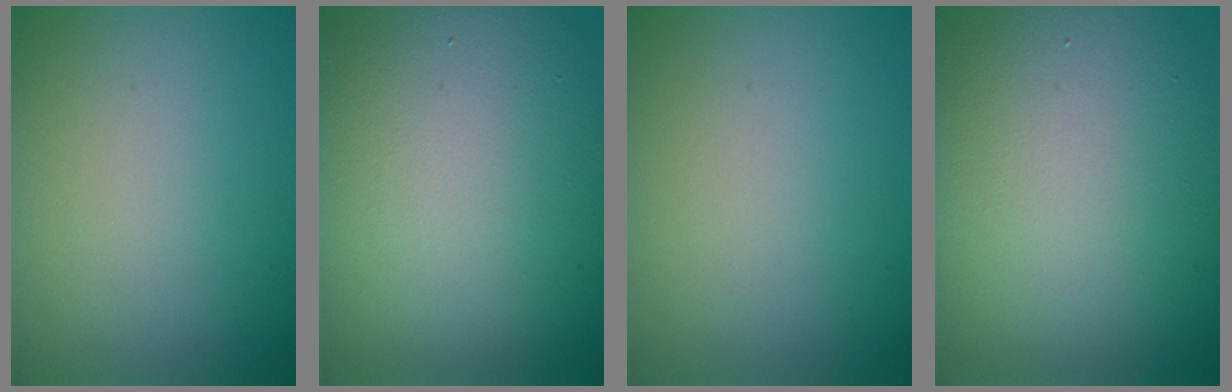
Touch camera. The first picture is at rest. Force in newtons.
{"total": 12.0, "press": 12.0, "slide": 0.2}
{"total": 0.0}
{"total": 11.1, "press": 11.1, "slide": 0.5}